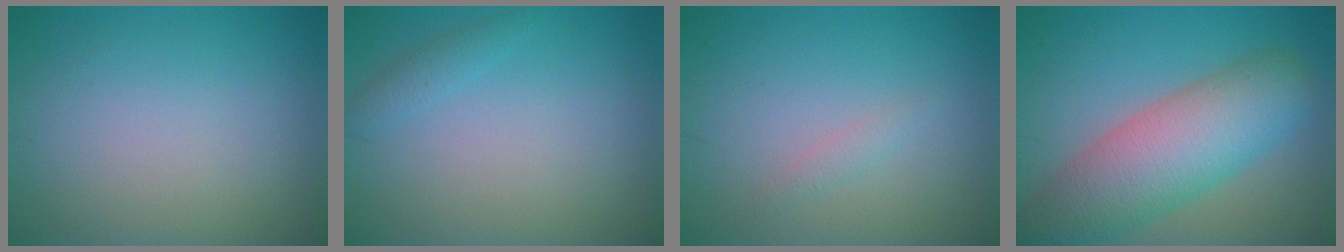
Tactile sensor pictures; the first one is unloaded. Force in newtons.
{"total": 1.2, "press": 1.2, "slide": 0.1}
{"total": 0.9, "press": 0.9, "slide": 0.1}
{"total": 8.9, "press": 8.9, "slide": 0.6}